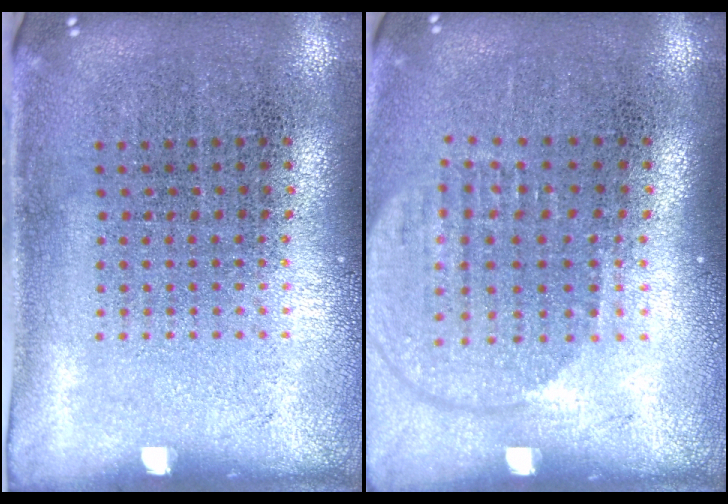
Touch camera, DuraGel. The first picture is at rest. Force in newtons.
{"total": 1.8, "press": 1.5, "slide": 0.9}